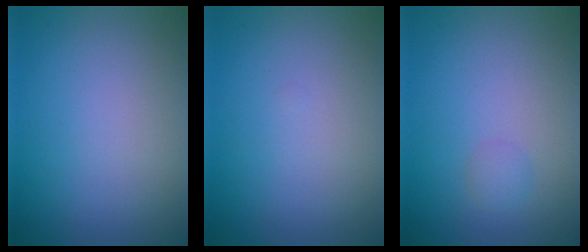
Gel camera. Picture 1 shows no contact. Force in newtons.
{"total": 0.0}
{"total": 1.0, "press": 1.0, "slide": 0.1}